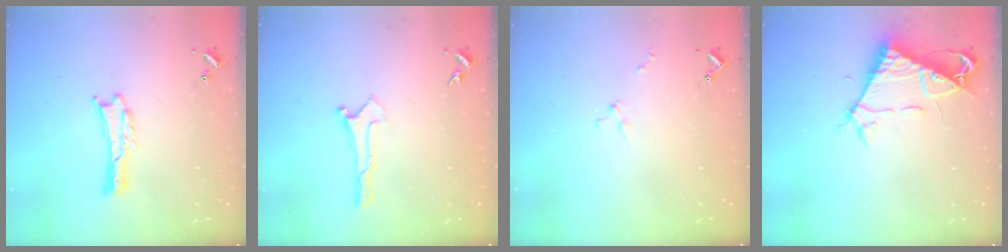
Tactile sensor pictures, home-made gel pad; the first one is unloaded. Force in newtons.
{"total": 0.0}
{"total": 1.3, "press": 1.2, "slide": 0.1}
{"total": 7.2, "press": 7.2, "slide": 0.9}